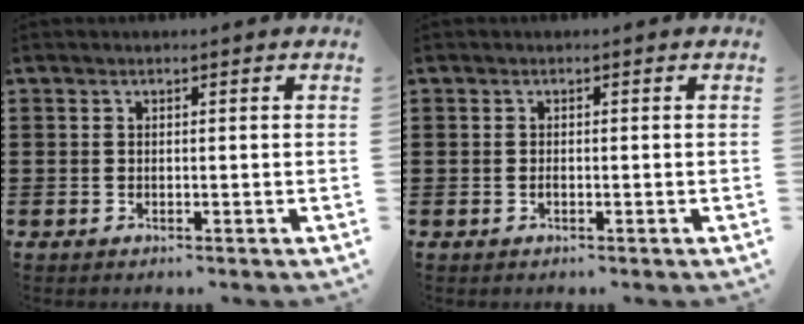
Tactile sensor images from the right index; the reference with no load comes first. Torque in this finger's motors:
{"motor_torque": [1.14, 0.99, 0.08, 0.03]}